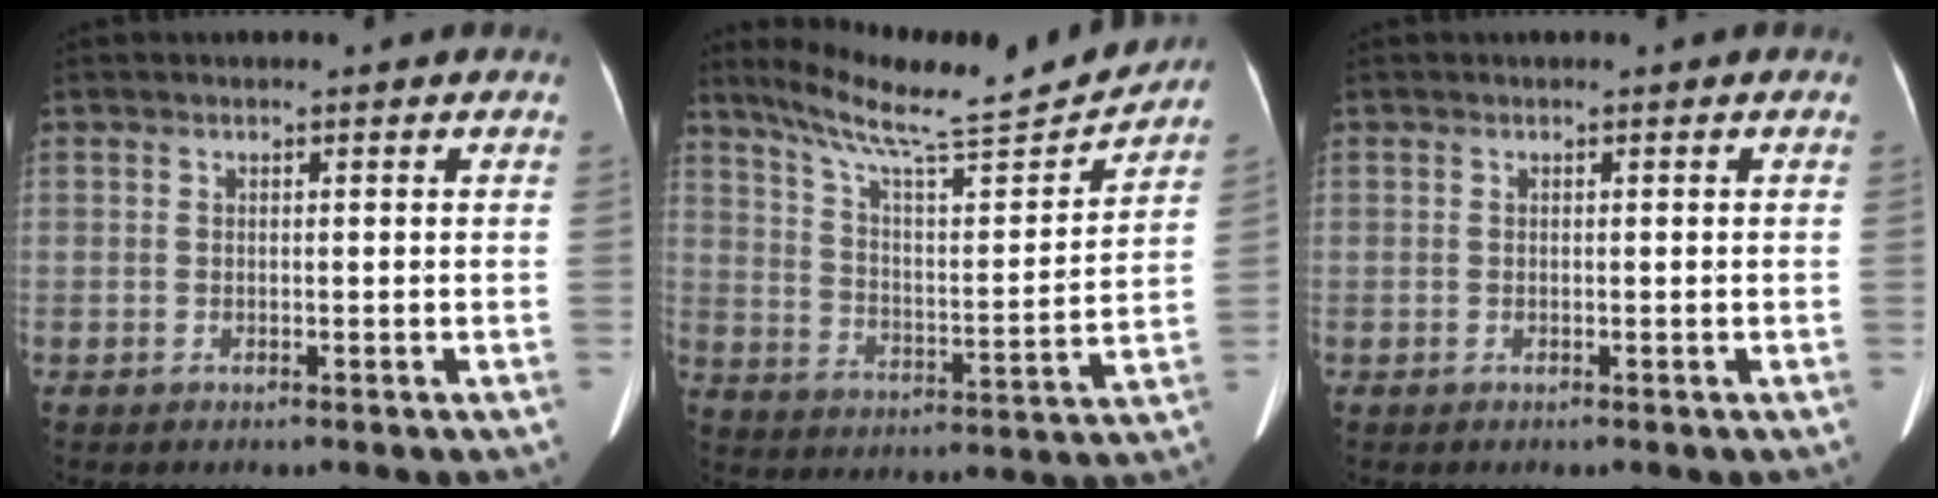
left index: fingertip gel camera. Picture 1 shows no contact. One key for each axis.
{"total": 18.0, "fx": 16.5, "fy": 0.3, "fz": 7.1, "tx": -0.124, "ty": -0.017, "tz": 0.253}
{"total": 0.0}